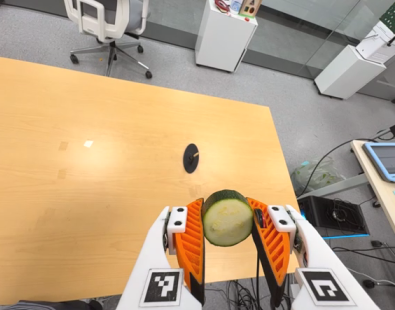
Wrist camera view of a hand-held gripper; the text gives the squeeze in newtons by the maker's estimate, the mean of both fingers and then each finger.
{"total": 11.5, "left": 10.9, "right": 12.0}